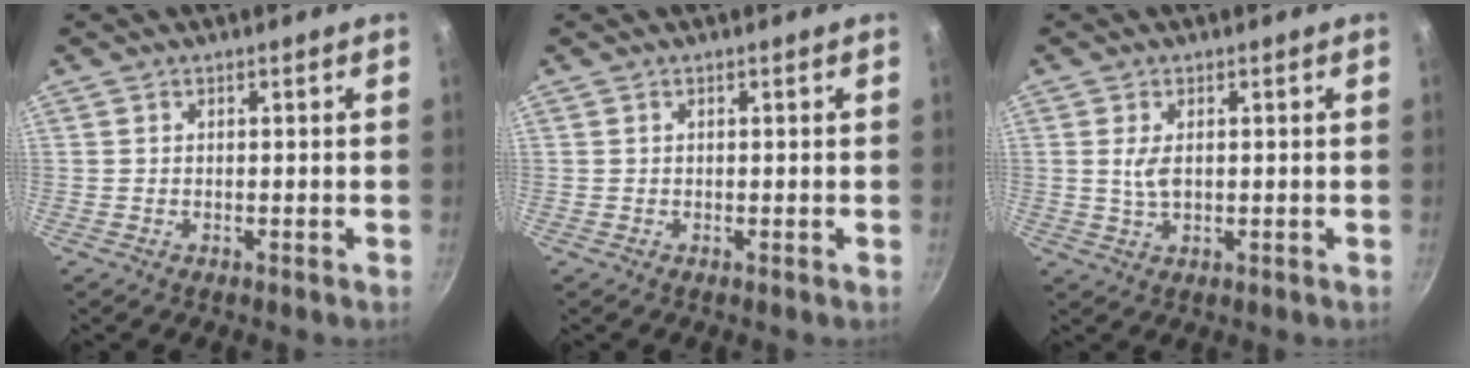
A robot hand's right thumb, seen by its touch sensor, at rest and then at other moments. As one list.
[{"total": 0.0}, {"total": 3.4, "force": [0.4, 1.8, 2.8], "torque": [-0.061, -0.005, 0.010]}]